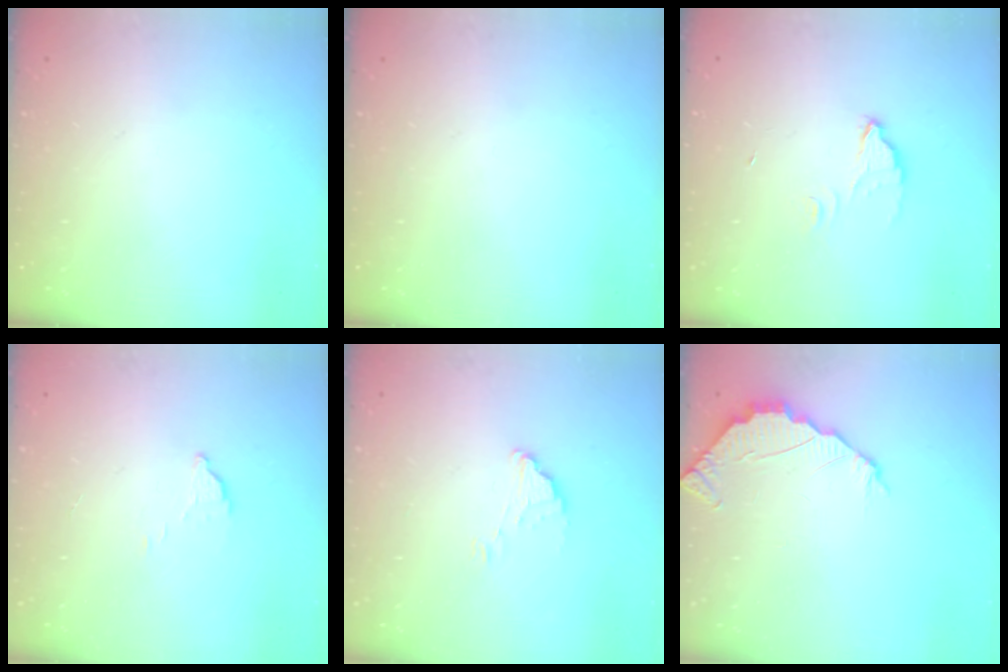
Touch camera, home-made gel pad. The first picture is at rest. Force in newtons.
{"total": 0.0}
{"total": 3.3, "press": 3.3, "slide": 0.3}
{"total": 2.8, "press": 2.7, "slide": 0.3}
{"total": 1.6, "press": 1.6, "slide": 0.1}
{"total": 2.4, "press": 2.4, "slide": 0.2}